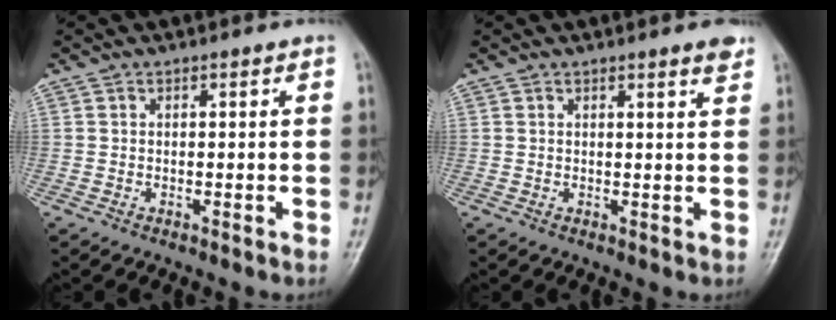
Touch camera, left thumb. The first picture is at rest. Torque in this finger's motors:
{"motor_torque": [-0.03, -0.07, -0.13, -0.16, 0.06]}